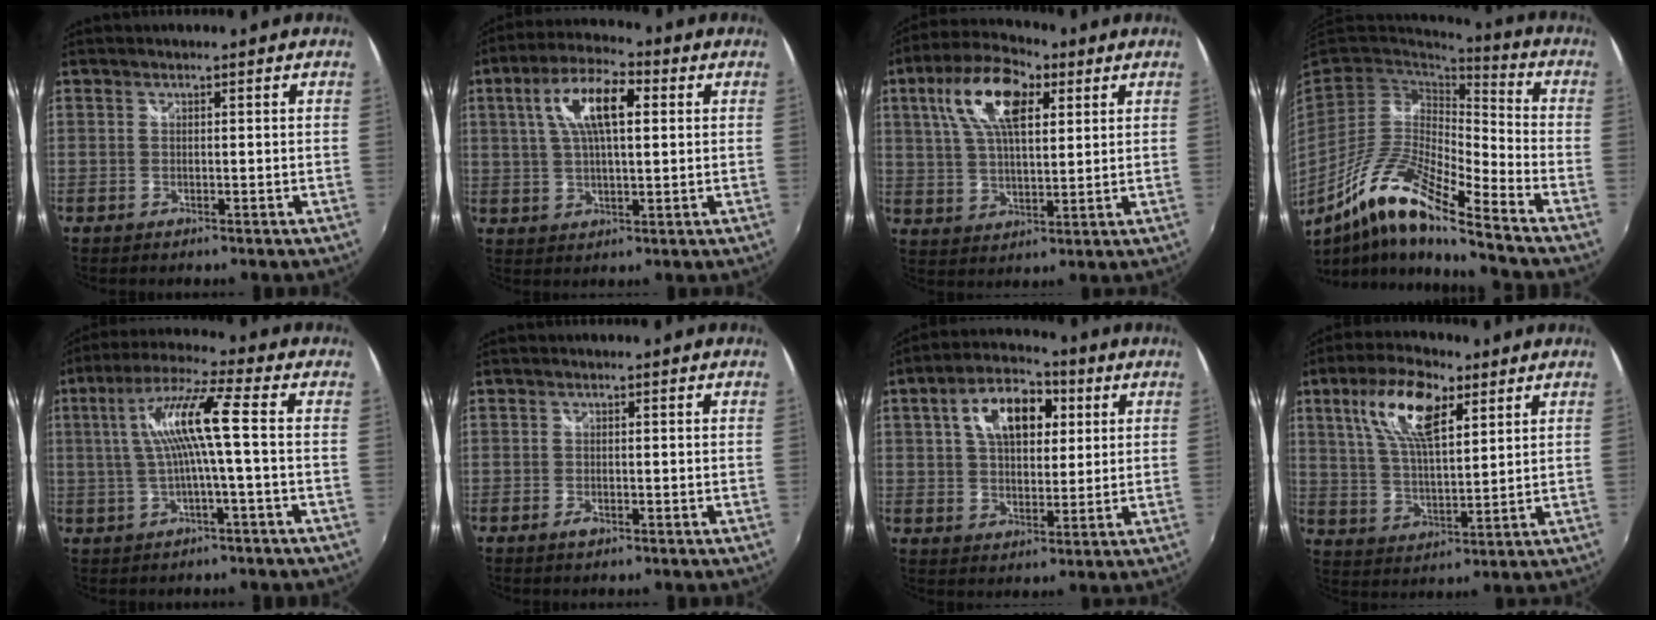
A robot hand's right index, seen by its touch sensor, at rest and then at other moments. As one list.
[{"total": 11.0, "force": [3.1, 4.0, 9.8], "torque": [-0.183, 0.023, 0.053]}, {"total": 13.9, "force": [5.5, 6.3, 11.1], "torque": [-0.211, 0.029, 0.097]}, {"total": 16.4, "force": [-10.4, 2.7, 12.5], "torque": [-0.232, -0.023, -0.209]}, {"total": 10.1, "force": [0.2, -0.2, 10.1], "torque": [-0.195, 0.012, 0.009]}, {"total": 1.3, "force": [-0.7, 0.7, 0.9], "torque": [-0.016, -0.001, -0.011]}, {"total": 12.7, "force": [4.3, 7.3, 9.5], "torque": [-0.162, 0.034, 0.068]}, {"total": 12.7, "force": [6.0, 4.9, 10.0], "torque": [-0.193, 0.018, 0.114]}]